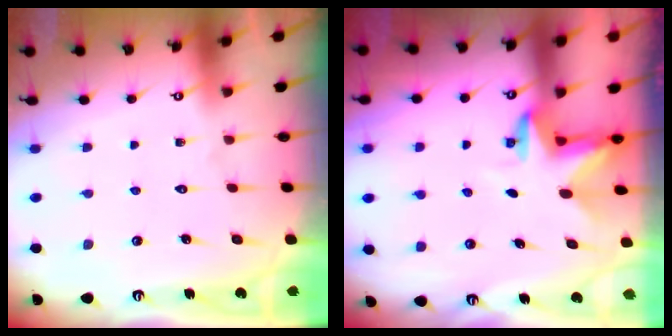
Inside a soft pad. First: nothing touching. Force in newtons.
{"total": 3.3, "press": 3.3, "slide": 0.1}